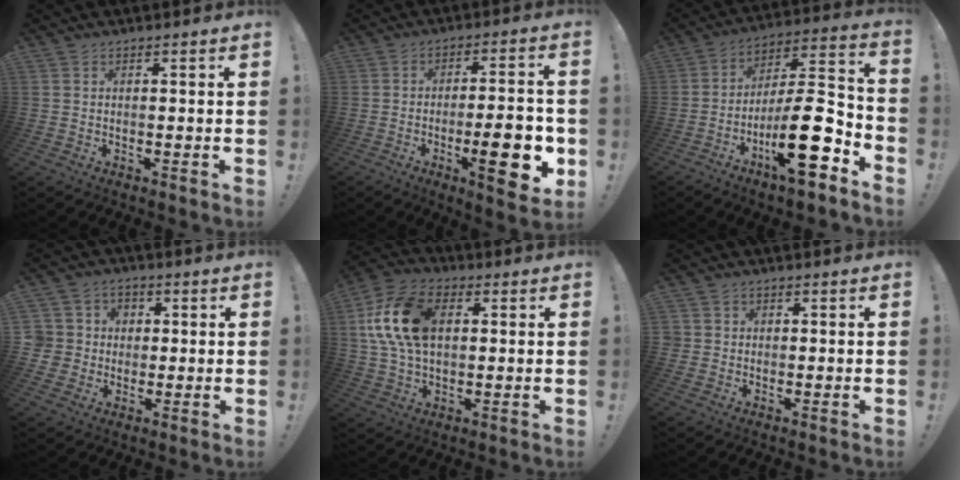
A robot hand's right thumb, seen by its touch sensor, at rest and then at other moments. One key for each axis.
{"total": 15.9, "fx": -4.9, "fy": 4.3, "fz": 14.5, "tx": -0.189, "ty": 0.005, "tz": -0.066}
{"total": 20.8, "fx": -8.8, "fy": 6.3, "fz": 17.8, "tx": -0.292, "ty": 0.051, "tz": -0.138}
{"total": 7.7, "fx": 0.1, "fy": 7.5, "fz": 1.5, "tx": -0.022, "ty": 0.004, "tz": 0.007}
{"total": 17.8, "fx": 3.4, "fy": 11.5, "fz": 13.2, "tx": -0.232, "ty": 0.007, "tz": 0.065}
{"total": 1.9, "fx": 0.0, "fy": 1.8, "fz": 0.2, "tx": -0.003, "ty": 0.002, "tz": 0.001}